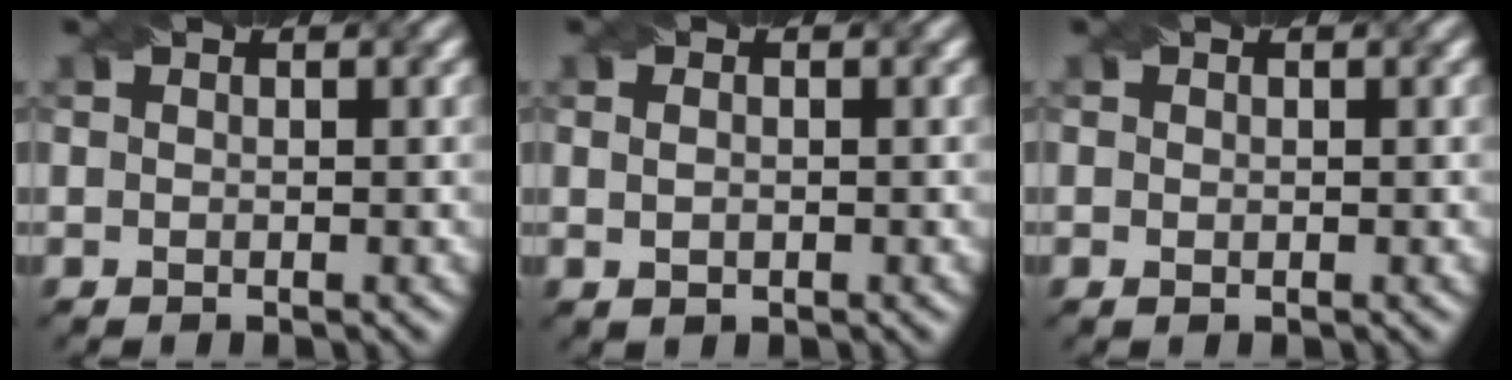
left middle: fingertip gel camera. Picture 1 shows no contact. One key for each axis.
{"total": 1.4, "fx": 0.2, "fy": 0.9, "fz": 1.0, "tx": -0.018, "ty": -0.002, "tz": 0.009}
{"total": 0.6, "fx": 0.1, "fy": 0.5, "fz": 0.4, "tx": -0.008, "ty": -0.001, "tz": 0.002}